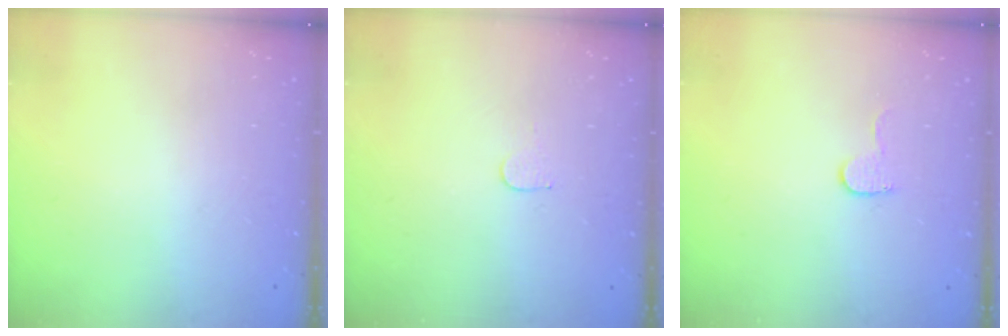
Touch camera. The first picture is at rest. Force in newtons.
{"total": 3.7, "press": 3.7, "slide": 0.3}
{"total": 4.9, "press": 4.9, "slide": 0.4}